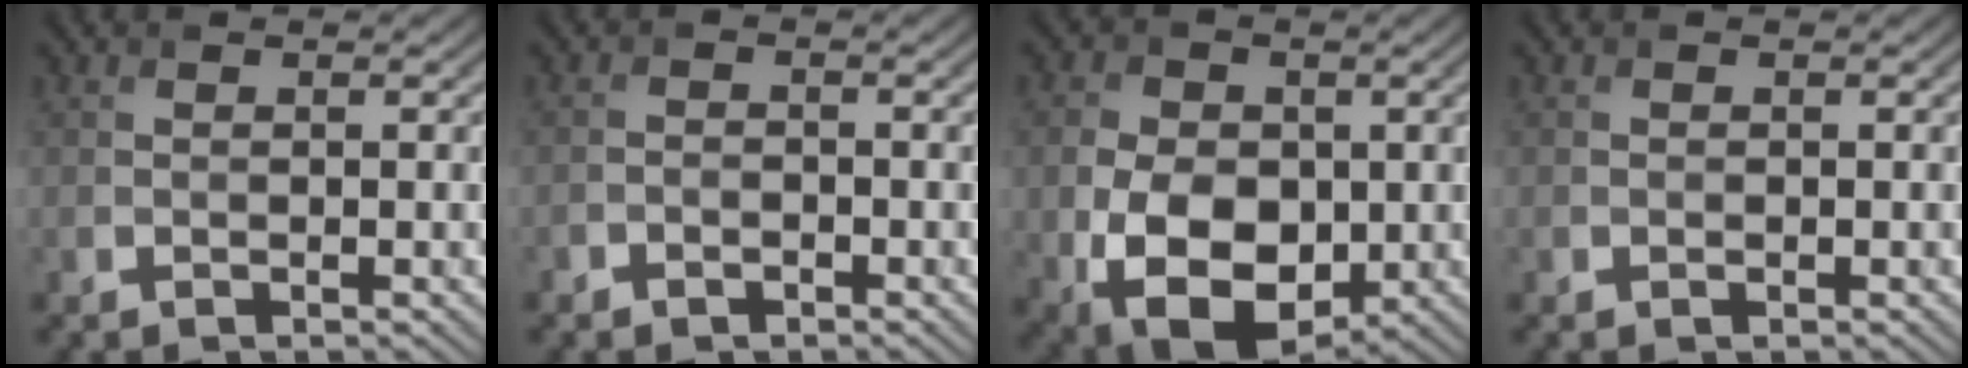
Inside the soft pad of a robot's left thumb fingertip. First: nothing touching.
{"total": 1.3, "force": [-1.1, 0.6, 0.4], "torque": [-0.008, 0.002, -0.022]}
{"total": 11.5, "force": [-1.9, 8.0, 8.1], "torque": [-0.165, -0.022, -0.032]}
{"total": 0.0}